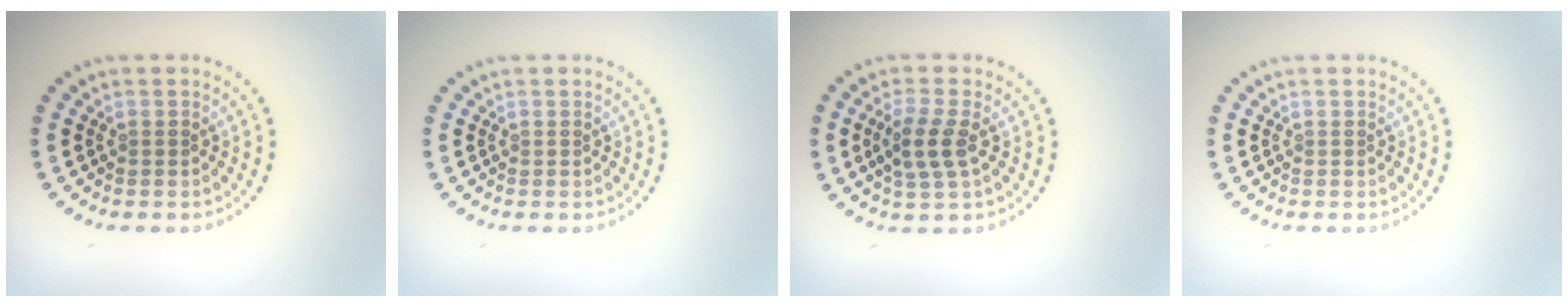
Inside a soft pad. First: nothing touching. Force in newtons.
{"total": 0.0}
{"total": 3.0, "press": 2.8, "slide": 1.0}
{"total": 0.0}